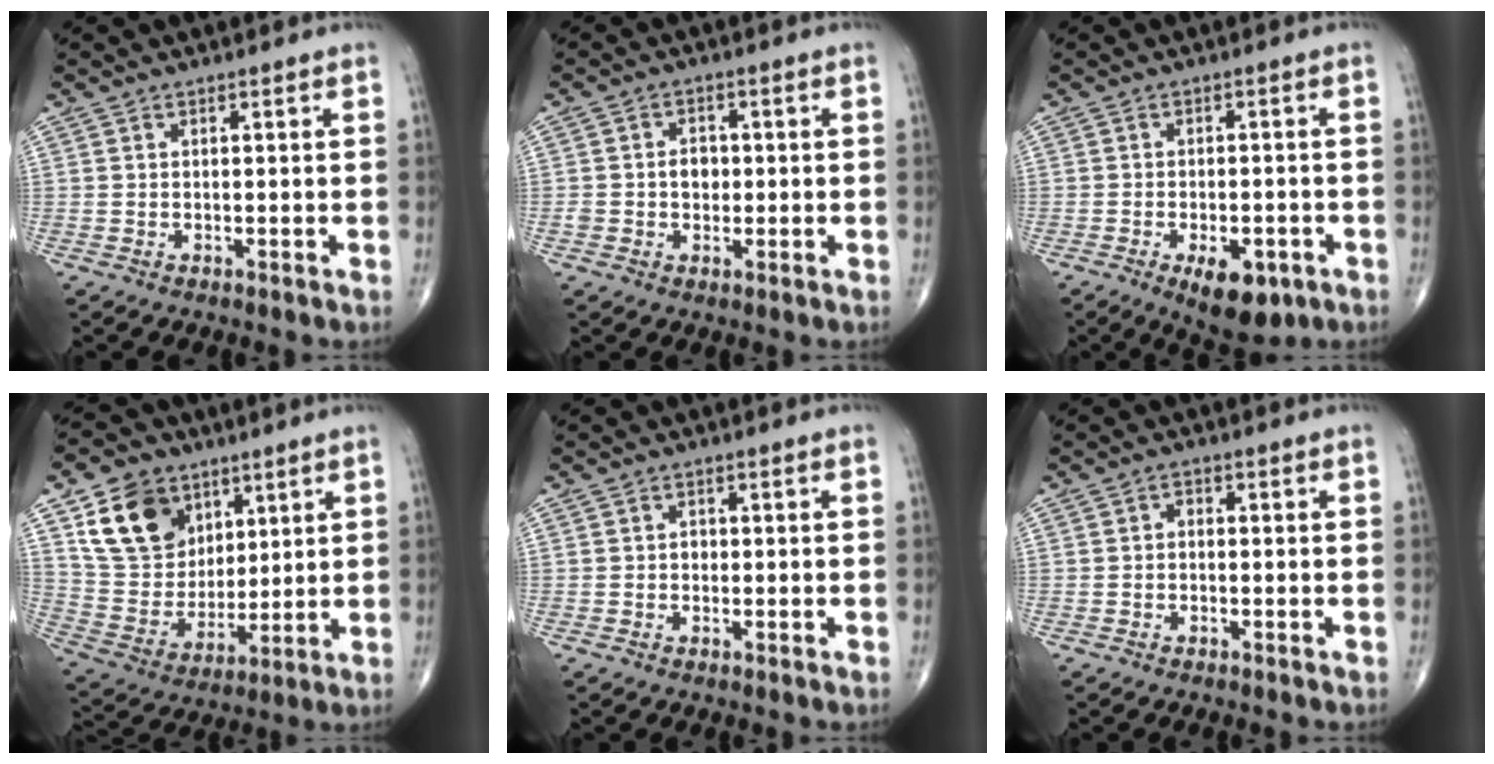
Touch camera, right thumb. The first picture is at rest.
{"total": 3.8, "force": [-0.1, 3.0, 2.4], "torque": [-0.023, 0.007, -0.002]}
{"total": 9.0, "force": [-4.2, 4.4, 6.7], "torque": [-0.083, 0.006, -0.051]}
{"total": 15.9, "force": [7.7, 11.8, 7.4], "torque": [-0.106, -0.028, 0.156]}
{"total": 1.0, "force": [-0.1, 0.9, 0.5], "torque": [-0.003, 0.003, -0.004]}
{"total": 1.2, "force": [-0.2, 0.9, 0.8], "torque": [-0.005, 0.004, -0.010]}